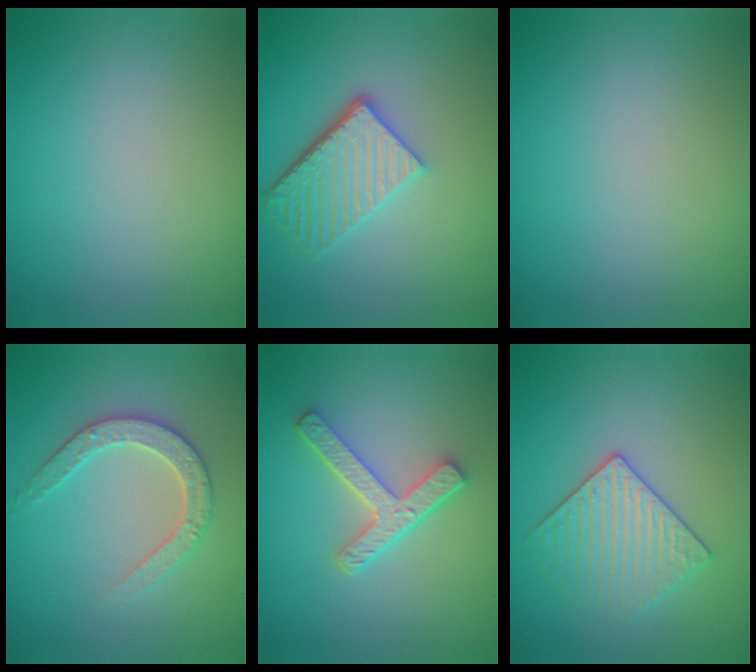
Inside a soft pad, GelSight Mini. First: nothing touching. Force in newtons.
{"total": 4.9, "press": 3.9, "slide": 3.1}
{"total": 0.0}
{"total": 2.9, "press": 2.9, "slide": 0.5}
{"total": 3.7, "press": 3.2, "slide": 2.0}
{"total": 3.3, "press": 3.3, "slide": 0.2}